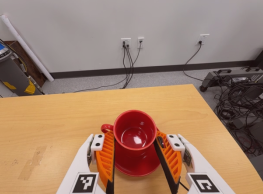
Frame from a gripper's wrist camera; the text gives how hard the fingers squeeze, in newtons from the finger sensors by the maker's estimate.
{"total": 2.6, "left": 2.3, "right": 3.0}